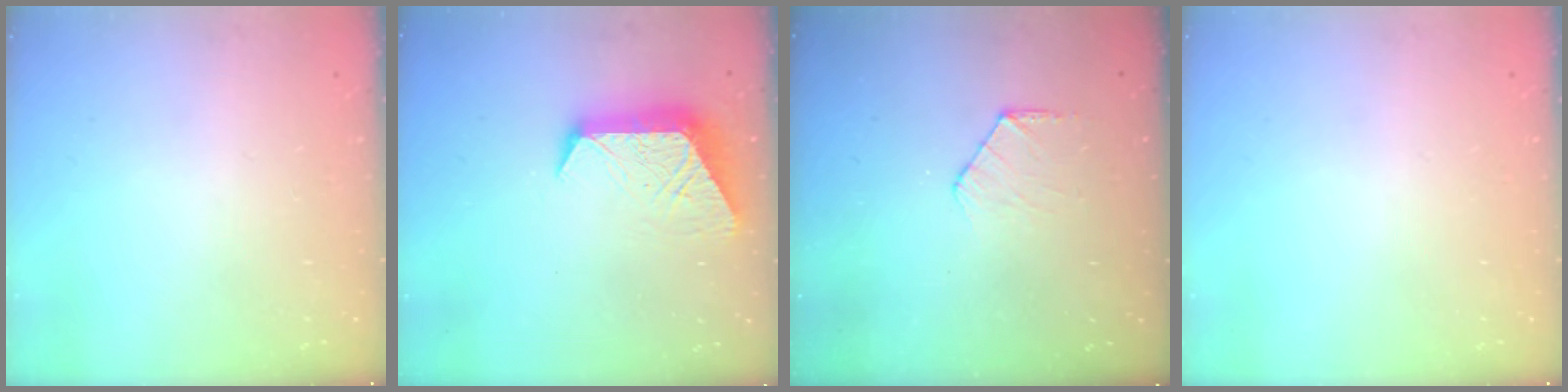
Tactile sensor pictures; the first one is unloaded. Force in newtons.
{"total": 11.4, "press": 11.3, "slide": 1.0}
{"total": 6.3, "press": 6.2, "slide": 0.7}
{"total": 0.0}